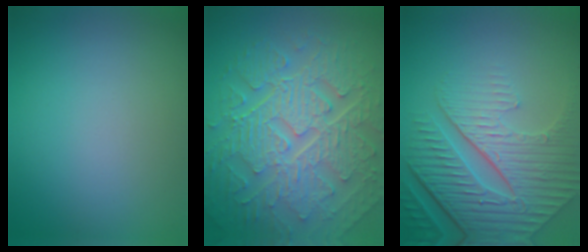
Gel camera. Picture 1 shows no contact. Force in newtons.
{"total": 10.3, "press": 7.0, "slide": 7.5}
{"total": 8.9, "press": 6.2, "slide": 6.4}